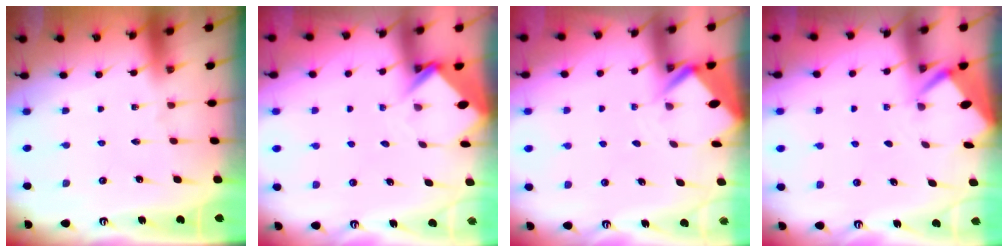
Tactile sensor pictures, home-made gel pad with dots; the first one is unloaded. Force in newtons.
{"total": 3.9, "press": 3.9, "slide": 0.3}
{"total": 3.7, "press": 3.7, "slide": 0.3}
{"total": 2.6, "press": 2.6, "slide": 0.0}